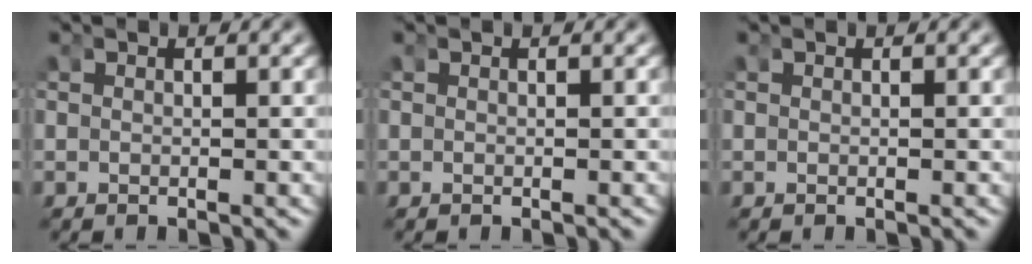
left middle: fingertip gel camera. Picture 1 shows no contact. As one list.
[{"total": 0.0}, {"total": 0.0}]